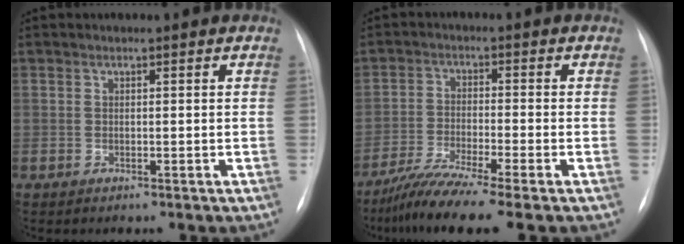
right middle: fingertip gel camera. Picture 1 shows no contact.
{"total": 8.7, "force": [-6.8, -1.2, 5.4], "torque": [-0.101, -0.036, -0.119]}